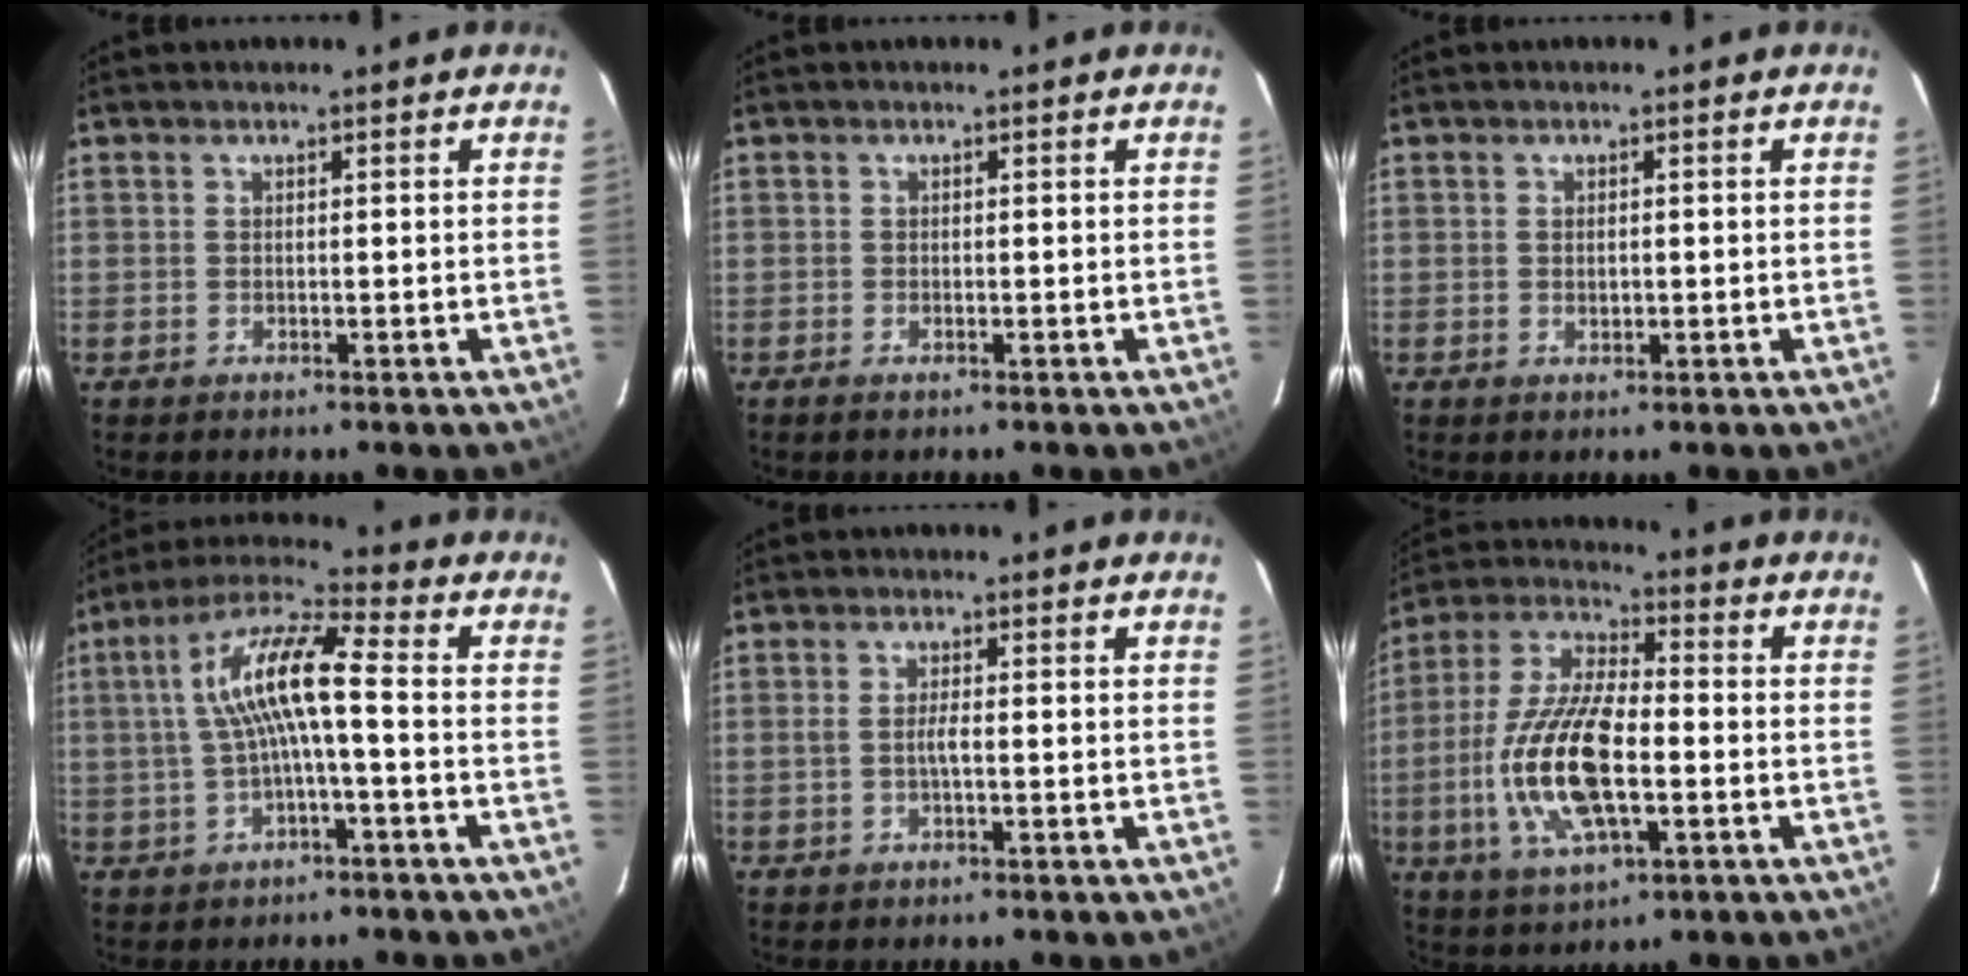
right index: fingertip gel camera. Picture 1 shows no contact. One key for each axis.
{"total": 0.8, "fx": -0.6, "fy": 0.3, "fz": 0.5, "tx": -0.009, "ty": -0.003, "tz": -0.011}
{"total": 1.1, "fx": 0.0, "fy": 0.8, "fz": 0.7, "tx": -0.012, "ty": 0.000, "tz": 0.001}
{"total": 10.7, "fx": -0.3, "fy": 1.7, "fz": 10.6, "tx": -0.213, "ty": 0.023, "tz": -0.007}
{"total": 1.8, "fx": -0.4, "fy": 0.0, "fz": 1.7, "tx": -0.034, "ty": 0.000, "tz": -0.009}
{"total": 16.9, "fx": -3.6, "fy": 6.4, "fz": 15.3, "tx": -0.320, "ty": -0.004, "tz": -0.070}